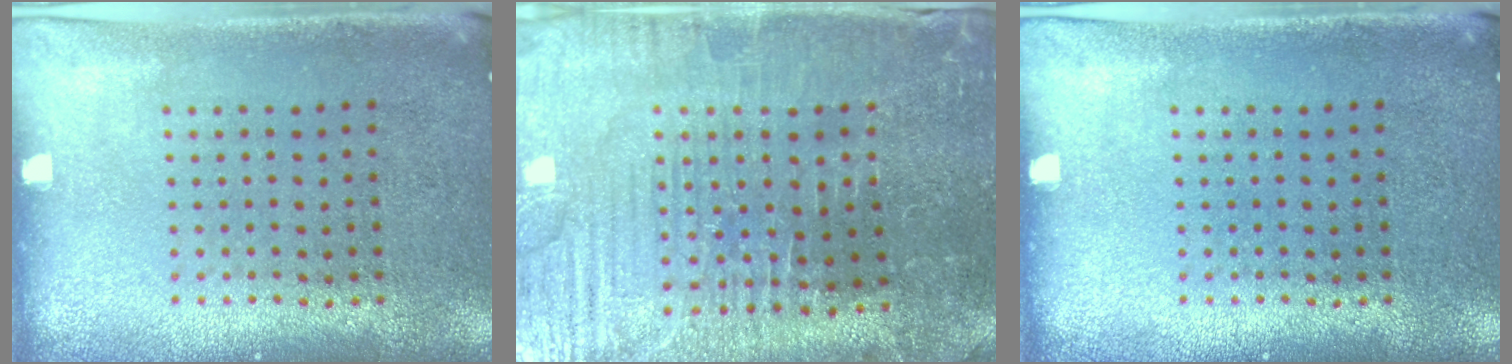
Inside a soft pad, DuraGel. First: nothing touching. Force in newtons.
{"total": 3.7, "press": 3.7, "slide": 0.4}
{"total": 0.0}